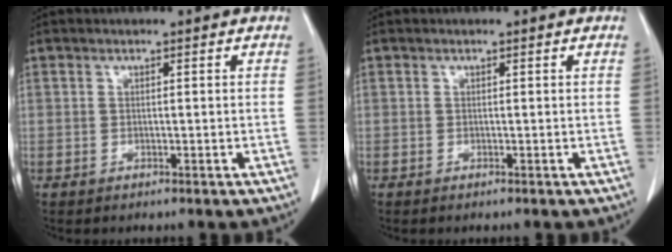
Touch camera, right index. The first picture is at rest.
{"total": 0.0}